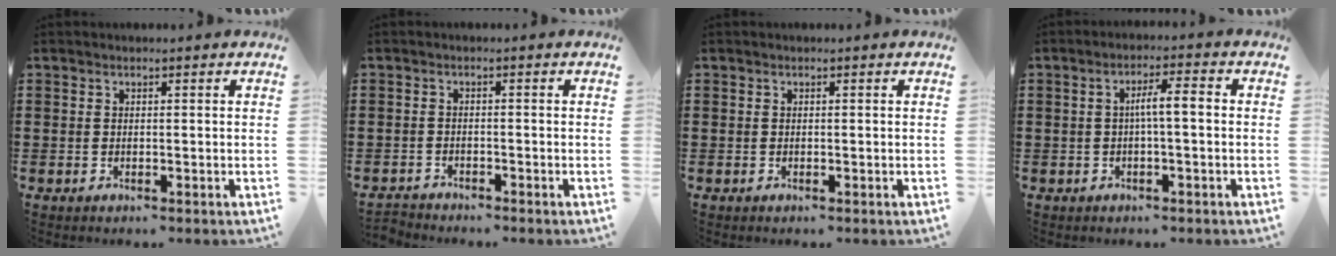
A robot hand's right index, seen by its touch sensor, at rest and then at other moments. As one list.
[{"total": 1.5, "force": [-1.5, 0.1, -0.2], "torque": [-0.003, 0.002, -0.034]}, {"total": 0.0}, {"total": 3.6, "force": [-0.3, 0.3, 3.6], "torque": [-0.065, 0.003, -0.009]}]